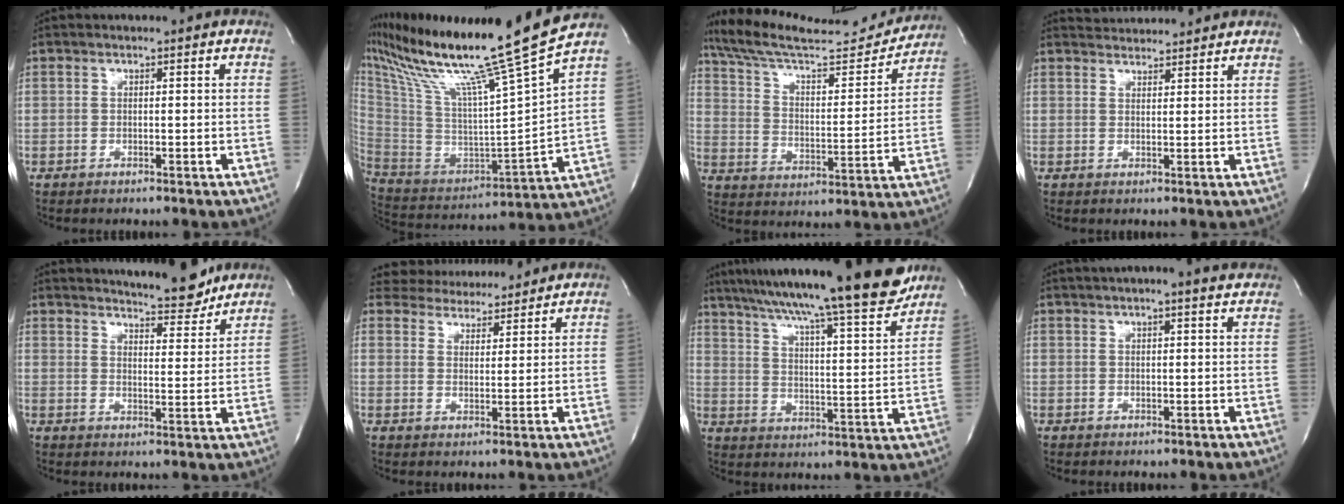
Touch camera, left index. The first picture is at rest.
{"total": 24.6, "force": [19.0, -3.2, 15.3], "torque": [-0.279, -0.059, 0.319]}
{"total": 19.1, "force": [18.0, 2.3, 6.1], "torque": [-0.103, -0.015, 0.273]}
{"total": 4.9, "force": [4.9, 0.5, 0.4], "torque": [-0.011, 0.022, 0.069]}
{"total": 9.4, "force": [8.9, 1.1, 3.1], "torque": [-0.045, -0.018, 0.118]}
{"total": 8.4, "force": [8.0, 2.2, 1.3], "torque": [-0.016, 0.008, 0.117]}
{"total": 22.8, "force": [19.2, 0.5, 12.3], "torque": [-0.200, -0.019, 0.279]}
{"total": 7.1, "force": [6.0, 0.5, 3.8], "torque": [-0.058, 0.019, 0.068]}